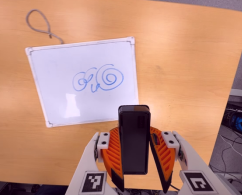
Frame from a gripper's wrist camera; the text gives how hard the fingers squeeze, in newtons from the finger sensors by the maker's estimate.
{"total": 6.2, "left": 5.3, "right": 7.1}